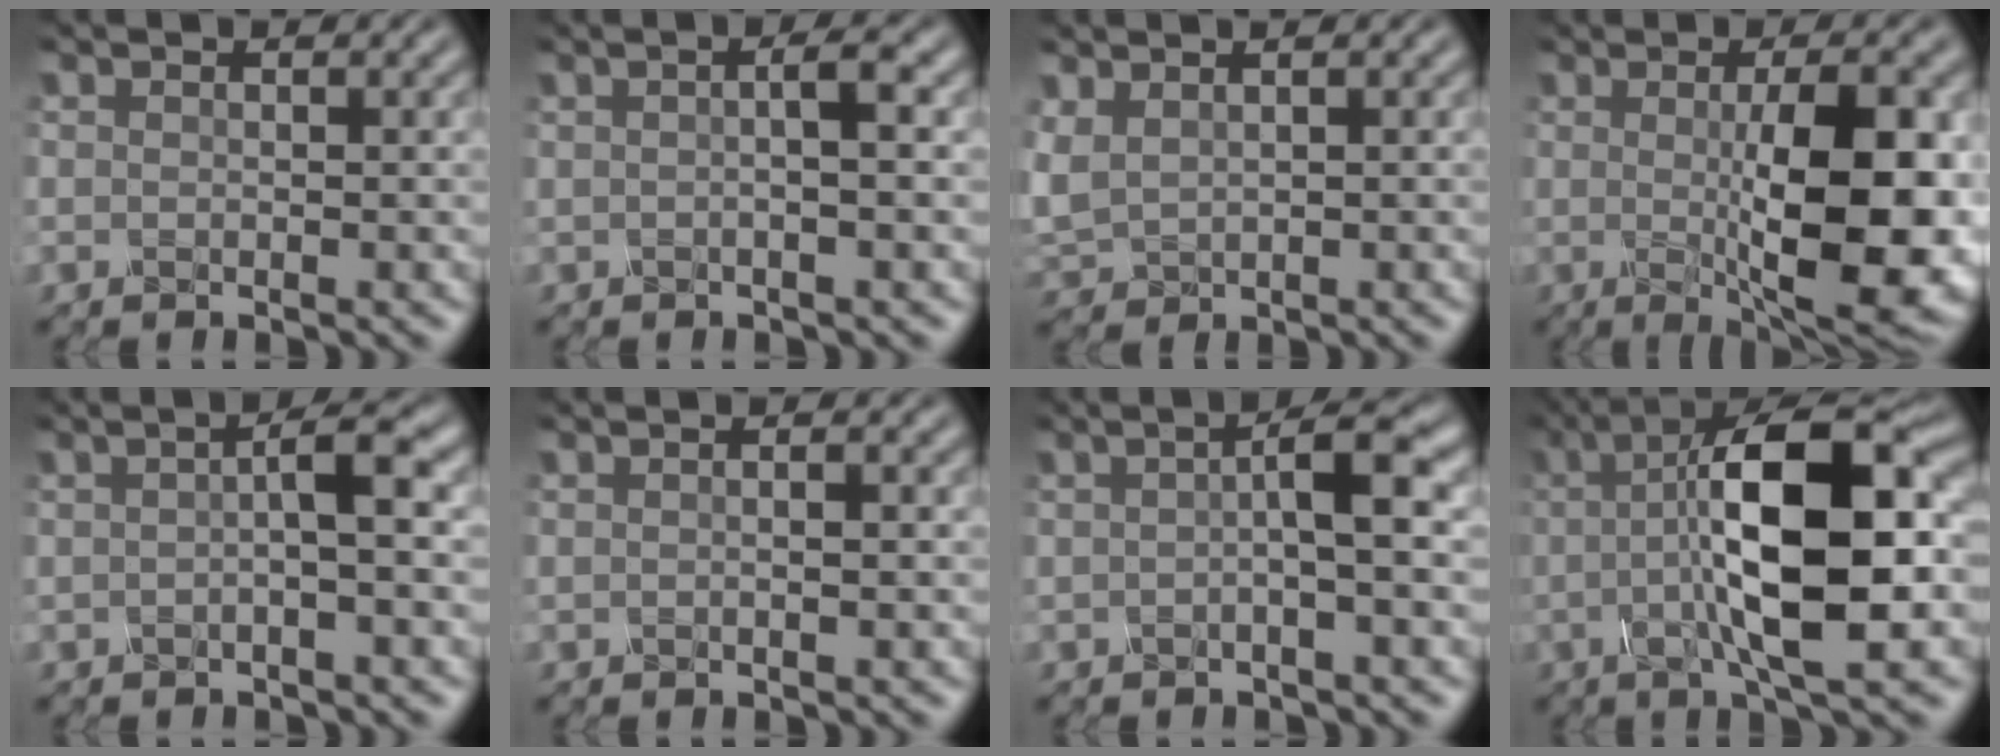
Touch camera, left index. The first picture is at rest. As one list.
[{"total": 2.7, "force": [0.2, 0.7, 2.6], "torque": [-0.028, 0.004, -0.005]}, {"total": 2.9, "force": [1.0, 1.9, 1.9], "torque": [-0.063, 0.003, 0.027]}, {"total": 11.3, "force": [-0.4, 3.0, 10.8], "torque": [-0.144, -0.010, 0.000]}, {"total": 3.4, "force": [0.2, 0.6, 3.3], "torque": [-0.048, 0.007, -0.003]}, {"total": 1.8, "force": [0.4, 0.7, 1.6], "torque": [-0.009, -0.001, -0.006]}, {"total": 4.0, "force": [0.2, 0.7, 3.9], "torque": [-0.055, 0.007, -0.002]}, {"total": 12.6, "force": [0.7, 3.7, 12.0], "torque": [-0.193, 0.013, 0.007]}]